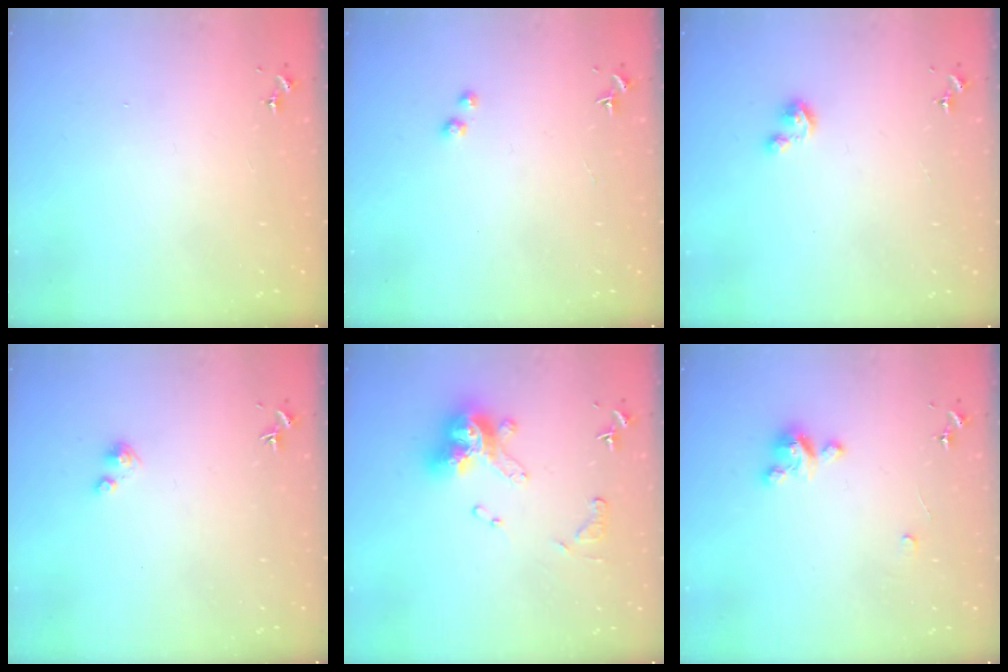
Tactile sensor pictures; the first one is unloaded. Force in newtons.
{"total": 1.7, "press": 1.6, "slide": 0.1}
{"total": 3.8, "press": 3.8, "slide": 0.3}
{"total": 2.8, "press": 2.8, "slide": 0.3}
{"total": 14.6, "press": 14.5, "slide": 1.5}
{"total": 4.2, "press": 4.2, "slide": 0.3}